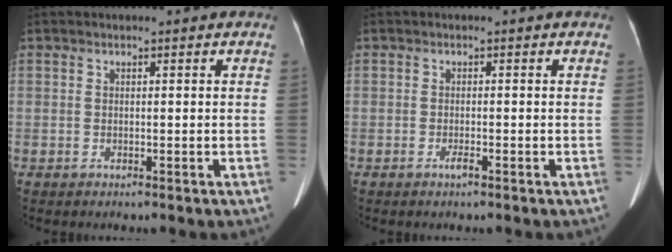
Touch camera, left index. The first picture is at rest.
{"total": 0.9, "force": [-0.6, 0.0, 0.7], "torque": [-0.016, -0.001, -0.009]}